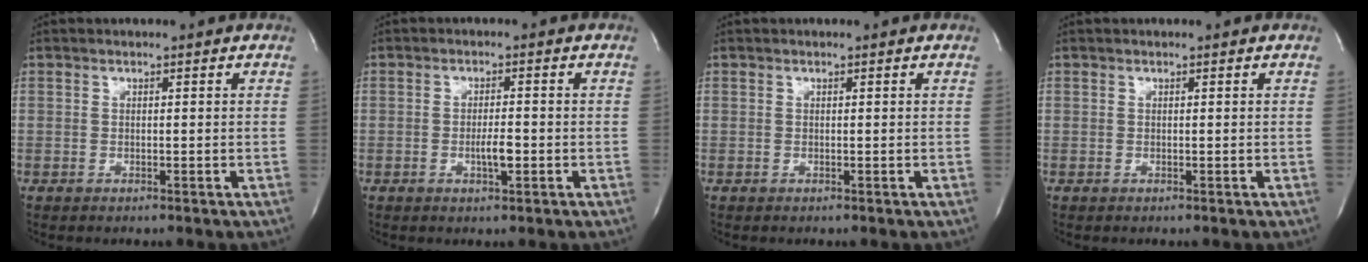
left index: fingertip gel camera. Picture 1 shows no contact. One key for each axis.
{"total": 2.7, "fx": -1.0, "fy": 0.5, "fz": 2.5, "tx": -0.050, "ty": -0.004, "tz": -0.015}
{"total": 0.0}
{"total": 0.0}